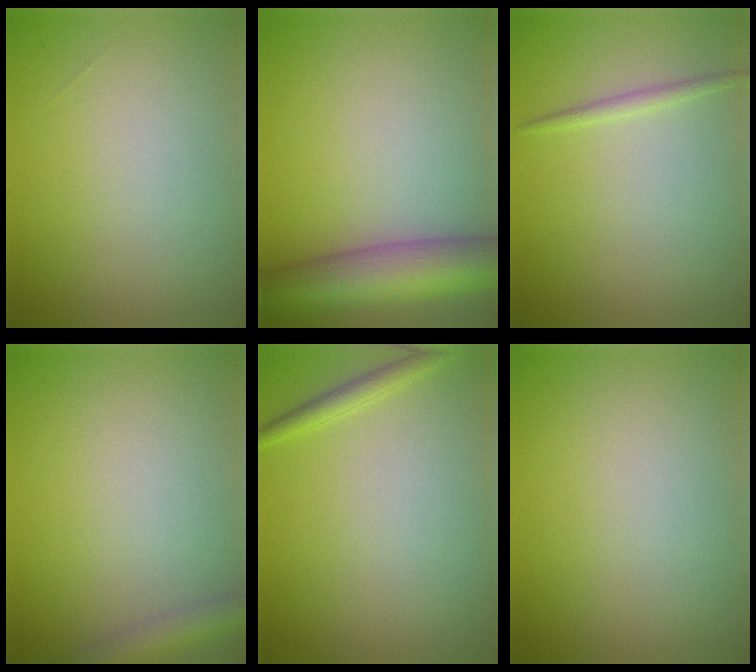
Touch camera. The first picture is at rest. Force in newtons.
{"total": 8.4, "press": 8.4, "slide": 0.3}
{"total": 0.9, "press": 0.9, "slide": 0.1}
{"total": 2.9, "press": 2.9, "slide": 0.1}
{"total": 1.5, "press": 1.4, "slide": 0.1}
{"total": 0.0}